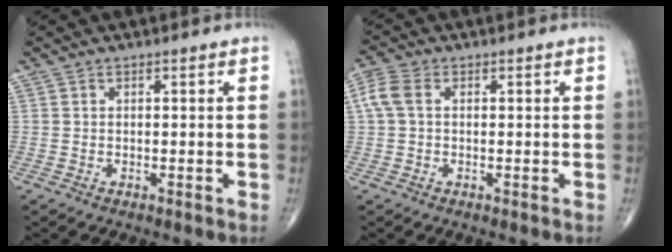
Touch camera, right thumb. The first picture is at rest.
{"total": 4.4, "force": [0.8, 2.8, 3.3], "torque": [-0.094, 0.017, 0.012]}